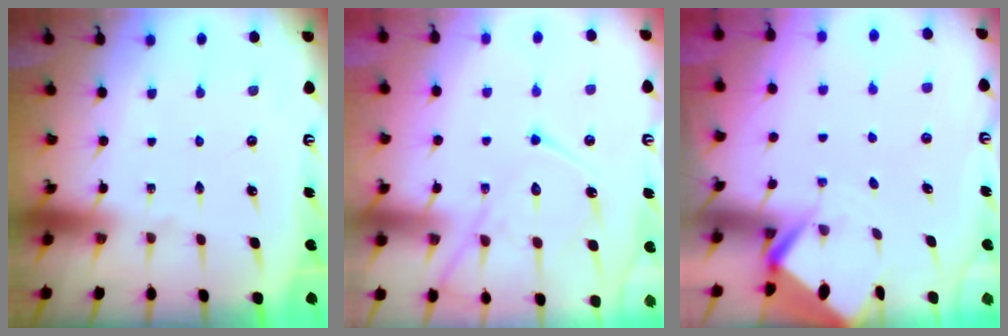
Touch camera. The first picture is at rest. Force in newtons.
{"total": 14.1, "press": 14.0, "slide": 1.3}
{"total": 4.1, "press": 4.1, "slide": 0.4}